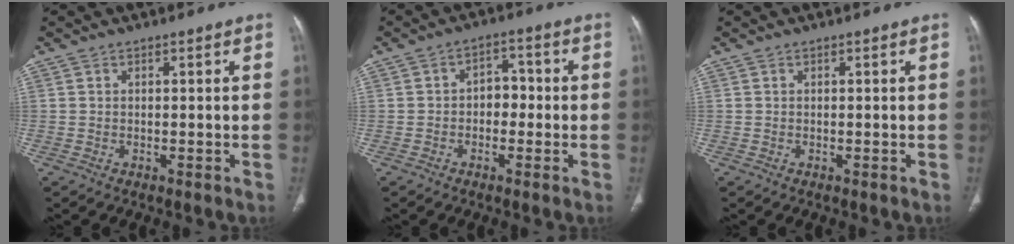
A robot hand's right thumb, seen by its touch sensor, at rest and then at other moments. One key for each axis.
{"total": 4.5, "fx": -0.7, "fy": 3.3, "fz": 2.9, "tx": -0.015, "ty": 0.021, "tz": -0.020}
{"total": 0.0}